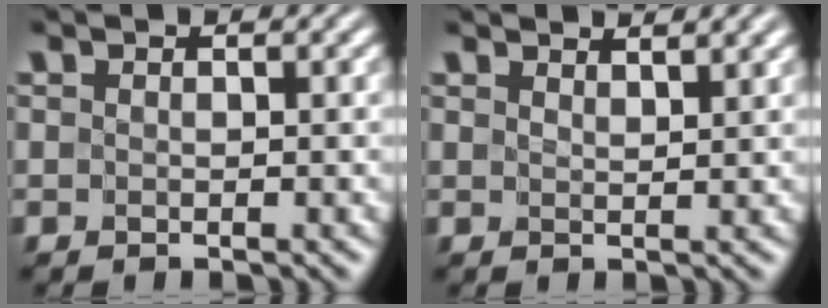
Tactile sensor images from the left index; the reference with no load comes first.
{"total": 1.9, "force": [1.9, -0.1, 0.3], "torque": [-0.010, 0.001, 0.029]}